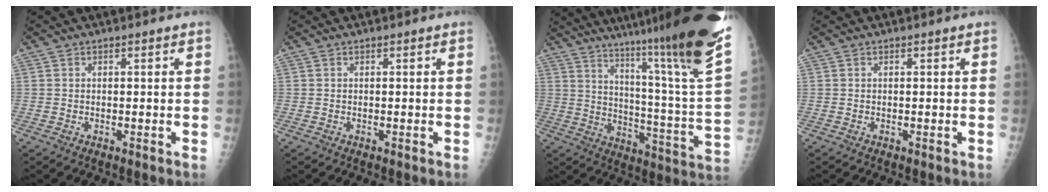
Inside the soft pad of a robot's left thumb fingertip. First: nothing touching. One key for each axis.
{"total": 0.0}
{"total": 33.7, "fx": 24.0, "fy": 2.7, "fz": 23.5, "tx": -0.287, "ty": -0.130, "tz": 0.334}
{"total": 0.0}